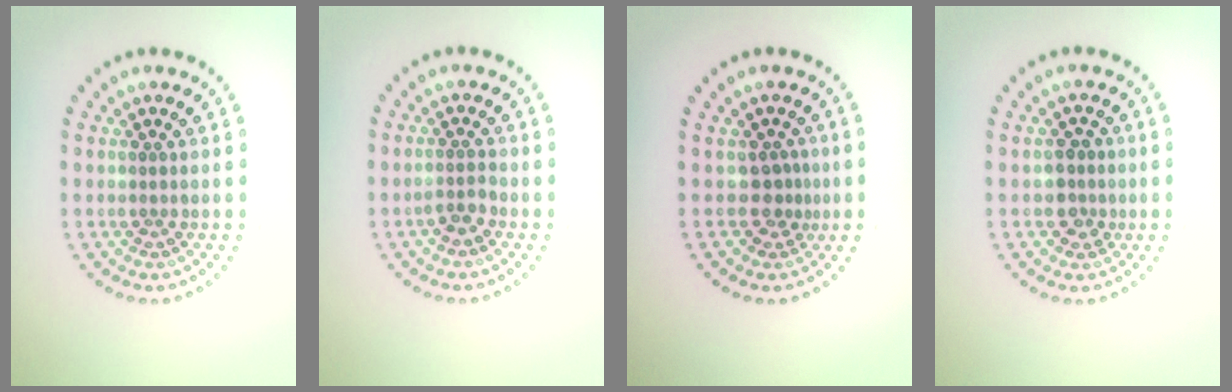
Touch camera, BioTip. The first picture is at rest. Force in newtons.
{"total": 1.5, "press": 1.2, "slide": 0.9}
{"total": 1.8, "press": 1.3, "slide": 1.1}
{"total": 1.9, "press": 1.8, "slide": 0.7}